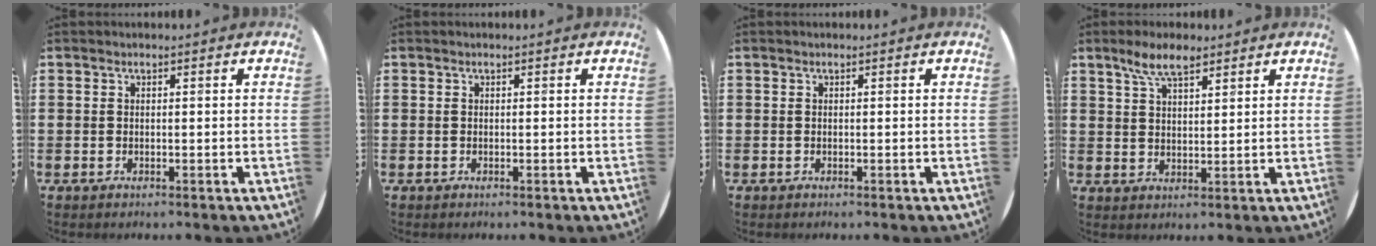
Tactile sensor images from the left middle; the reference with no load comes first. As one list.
[{"total": 0.0}, {"total": 0.0}, {"total": 5.4, "force": [4.0, 1.8, 3.2], "torque": [-0.070, 0.003, 0.071]}]